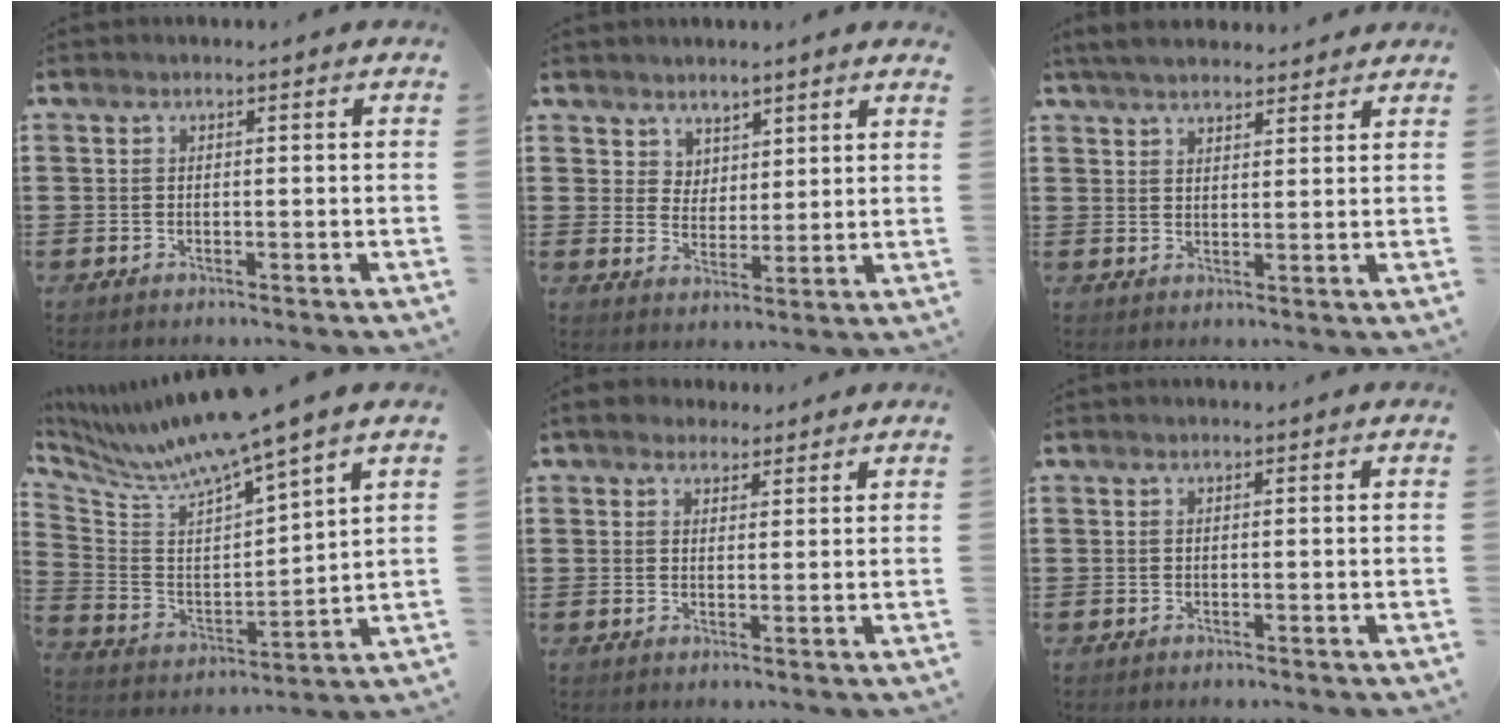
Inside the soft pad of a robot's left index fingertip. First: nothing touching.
{"total": 4.0, "force": [3.3, 2.3, -0.4], "torque": [-0.010, -0.001, 0.064]}
{"total": 4.5, "force": [4.2, 0.9, 1.3], "torque": [-0.038, -0.004, 0.079]}
{"total": 7.3, "force": [6.2, -0.6, 3.8], "torque": [-0.103, -0.052, 0.096]}
{"total": 3.4, "force": [2.8, 1.8, 0.6], "torque": [-0.023, 0.006, 0.052]}
{"total": 0.0}